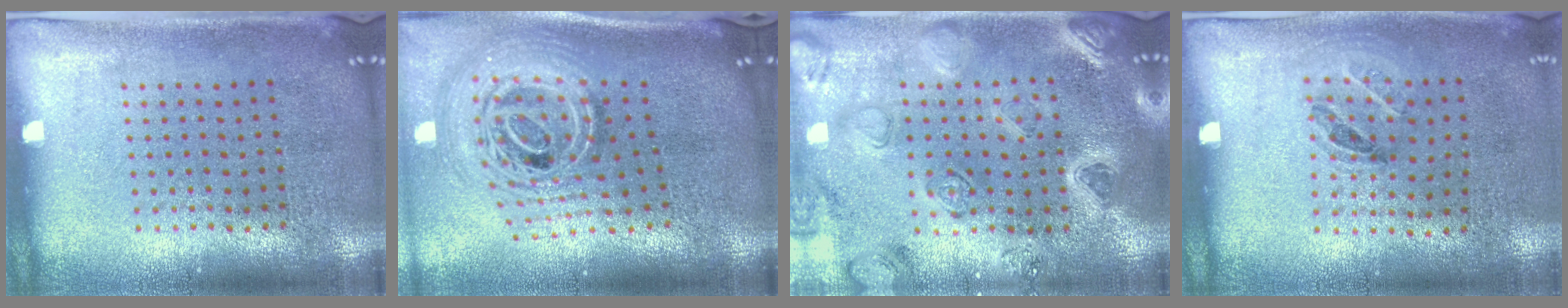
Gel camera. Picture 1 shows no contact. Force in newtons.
{"total": 3.0, "press": 2.0, "slide": 2.3}
{"total": 2.2, "press": 2.2, "slide": 0.3}
{"total": 1.2, "press": 0.7, "slide": 0.9}